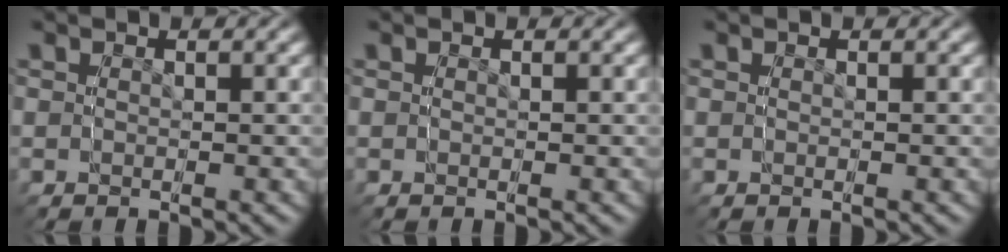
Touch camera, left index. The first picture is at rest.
{"total": 0.0}
{"total": 0.0}